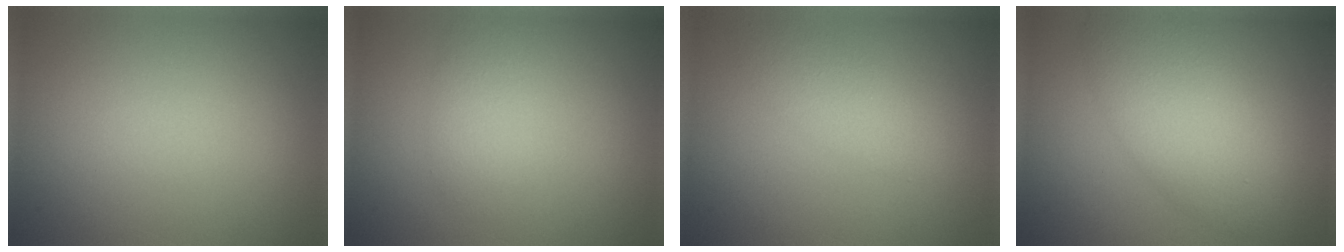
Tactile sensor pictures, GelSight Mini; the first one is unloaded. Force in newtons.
{"total": 1.9, "press": 1.9, "slide": 0.1}
{"total": 2.6, "press": 2.6, "slide": 0.1}
{"total": 6.5, "press": 6.5, "slide": 0.3}